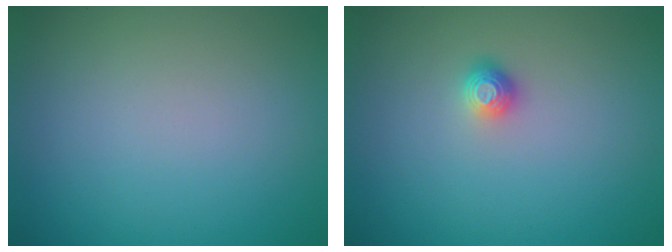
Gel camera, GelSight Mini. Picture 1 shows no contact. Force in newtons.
{"total": 1.1, "press": 1.0, "slide": 0.5}